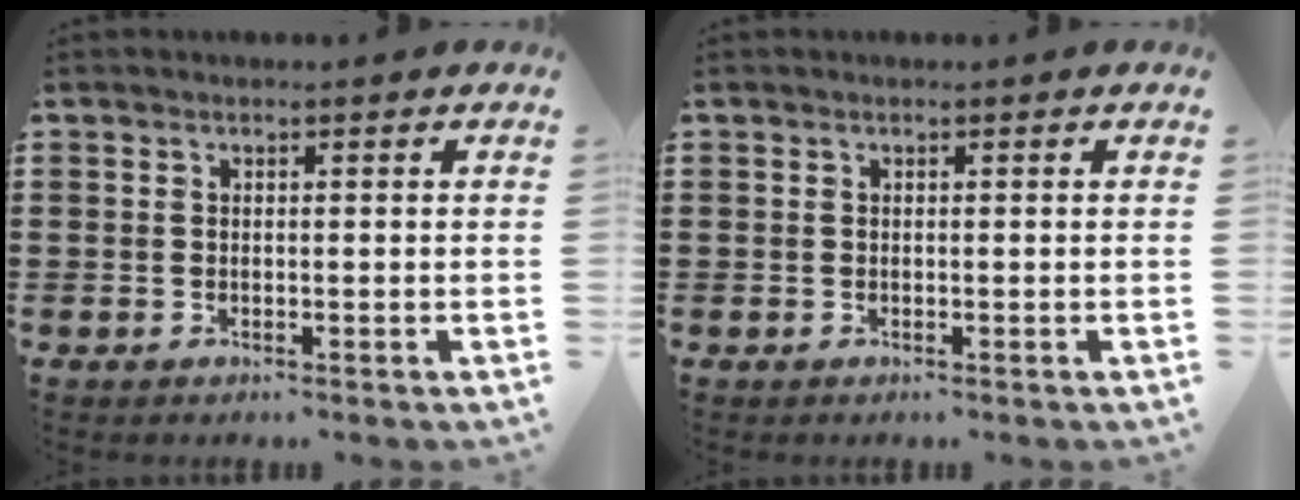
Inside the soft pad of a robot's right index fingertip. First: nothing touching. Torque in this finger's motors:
{"motor_torque": [1.06, 1.08, 0.00, 0.00]}